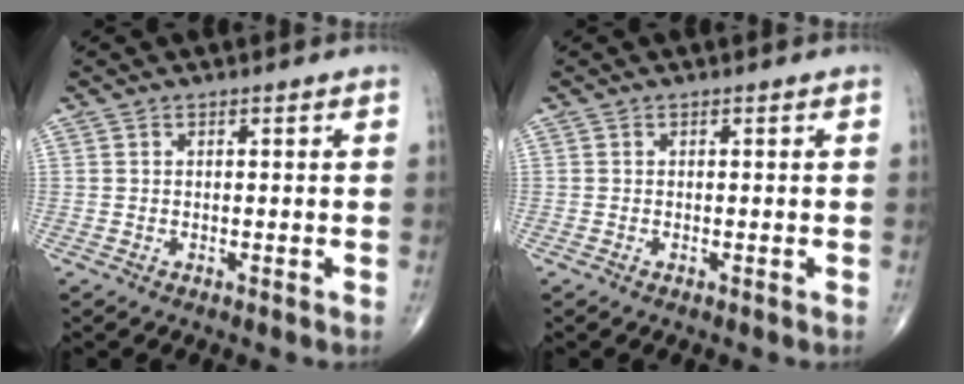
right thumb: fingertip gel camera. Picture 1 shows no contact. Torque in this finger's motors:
{"motor_torque": [-0.32, 0.09, -0.31, -0.18, -0.01]}